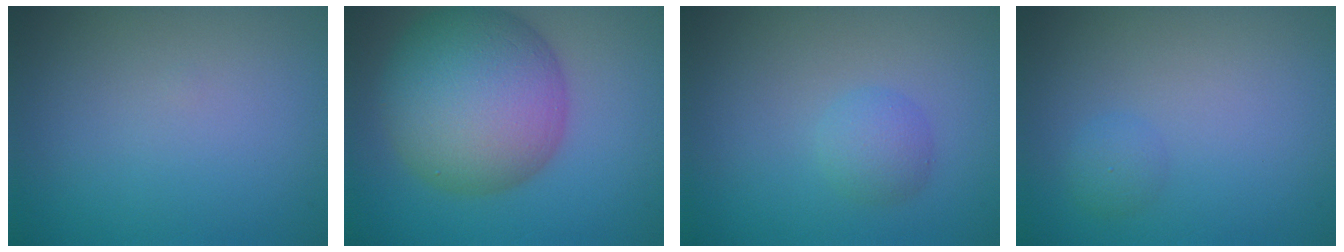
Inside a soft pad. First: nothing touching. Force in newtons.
{"total": 11.2, "press": 11.2, "slide": 0.5}
{"total": 1.9, "press": 1.9, "slide": 0.1}
{"total": 0.8, "press": 0.8, "slide": 0.0}